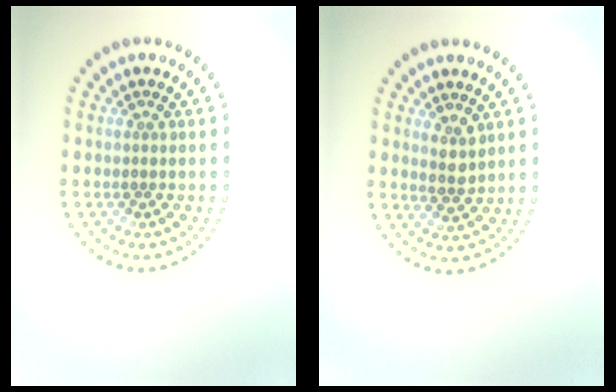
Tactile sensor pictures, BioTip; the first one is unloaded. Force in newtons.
{"total": 1.6, "press": 1.5, "slide": 0.7}